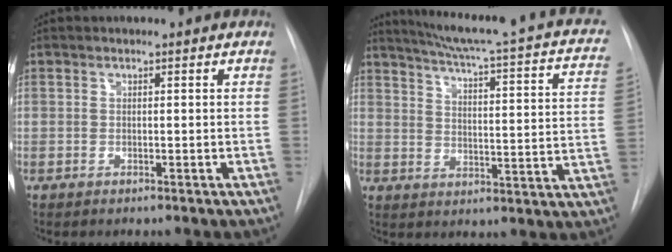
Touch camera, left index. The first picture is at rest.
{"total": 21.4, "force": [17.3, 2.3, 12.4], "torque": [-0.172, -0.033, 0.203]}